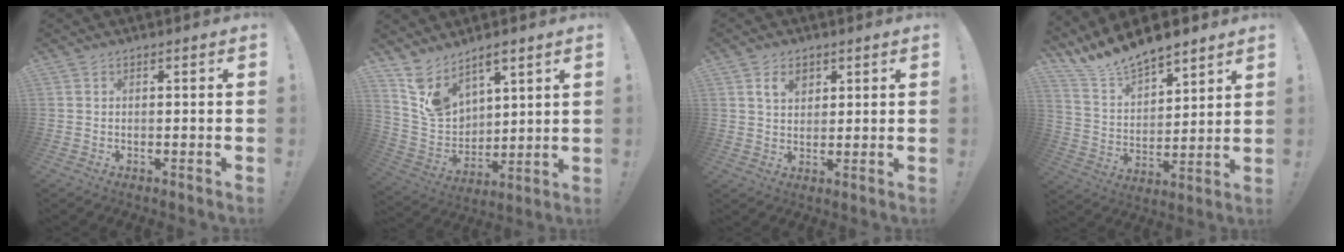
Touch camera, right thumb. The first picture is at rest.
{"total": 11.1, "force": [8.7, 5.9, 3.4], "torque": [-0.081, -0.065, 0.173]}
{"total": 5.5, "force": [2.7, 3.7, 3.0], "torque": [-0.037, -0.005, 0.046]}
{"total": 12.1, "force": [11.5, 2.5, 2.7], "torque": [-0.082, -0.096, 0.210]}